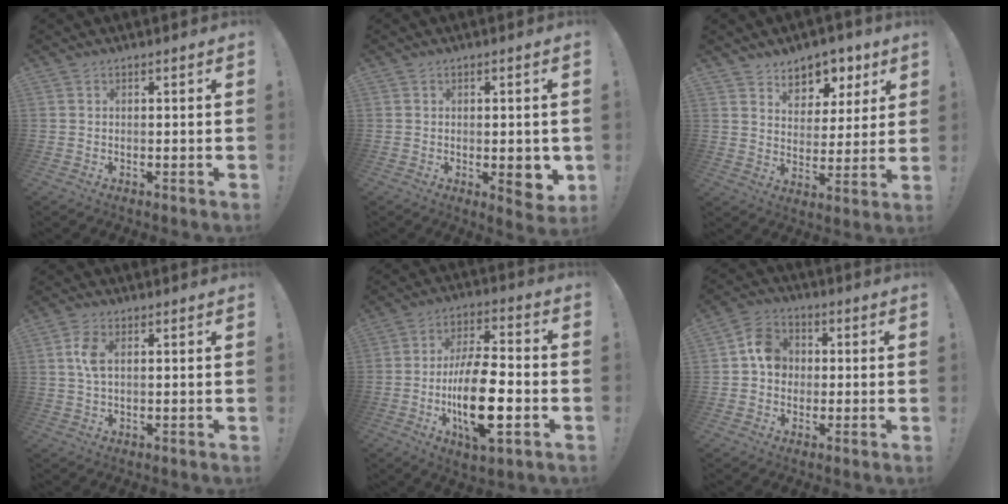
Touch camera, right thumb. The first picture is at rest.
{"total": 5.8, "force": [-1.0, 2.9, 5.0], "torque": [-0.054, -0.001, -0.010]}
{"total": 8.1, "force": [5.7, 5.6, 1.7], "torque": [-0.012, -0.048, 0.109]}
{"total": 5.1, "force": [1.2, 2.5, 4.3], "torque": [-0.087, 0.002, 0.018]}
{"total": 18.1, "force": [-5.4, 8.2, 15.2], "torque": [-0.278, 0.016, -0.087]}
{"total": 9.1, "force": [0.5, 7.8, 4.7], "torque": [-0.064, 0.021, 0.014]}